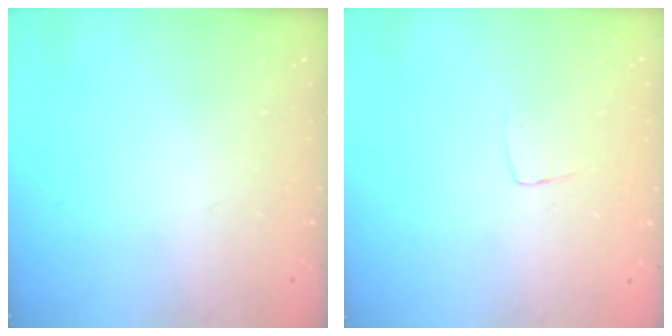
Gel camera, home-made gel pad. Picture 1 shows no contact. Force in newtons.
{"total": 3.3, "press": 3.3, "slide": 0.2}